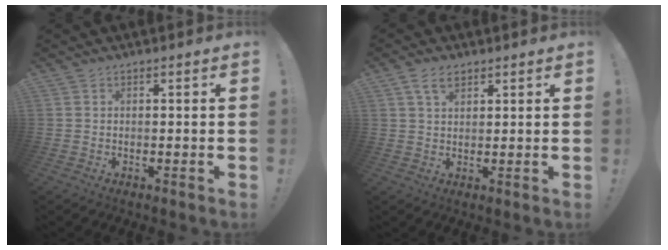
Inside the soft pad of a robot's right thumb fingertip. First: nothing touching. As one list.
[{"total": 5.1, "force": [2.9, 2.9, 3.0], "torque": [-0.049, -0.004, 0.054]}]